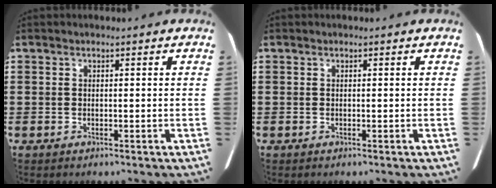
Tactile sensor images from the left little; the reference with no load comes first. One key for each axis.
{"total": 0.0}